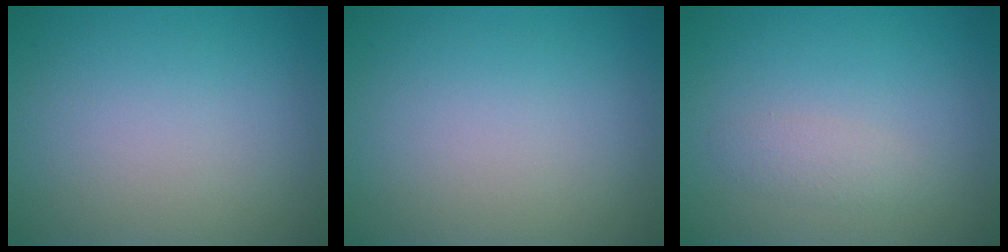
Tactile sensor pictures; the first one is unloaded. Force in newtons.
{"total": 0.0}
{"total": 1.3, "press": 1.3, "slide": 0.1}